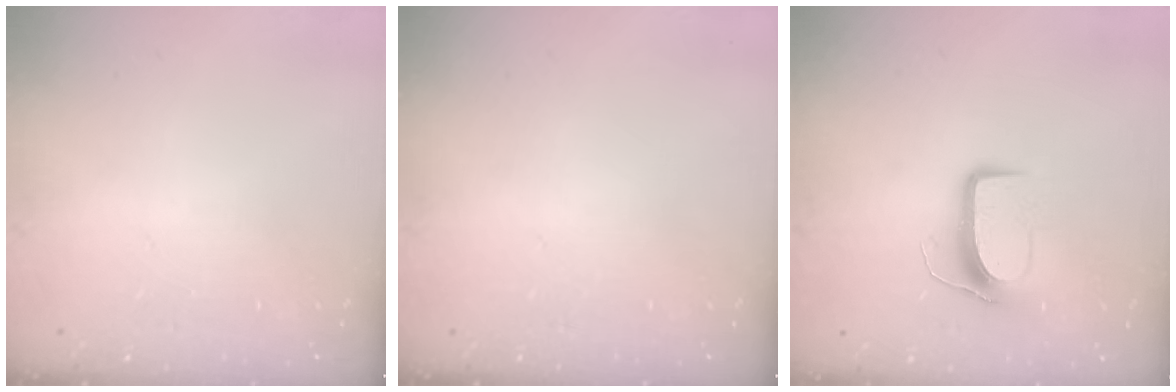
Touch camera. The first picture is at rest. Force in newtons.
{"total": 0.0}
{"total": 9.4, "press": 9.4, "slide": 0.3}